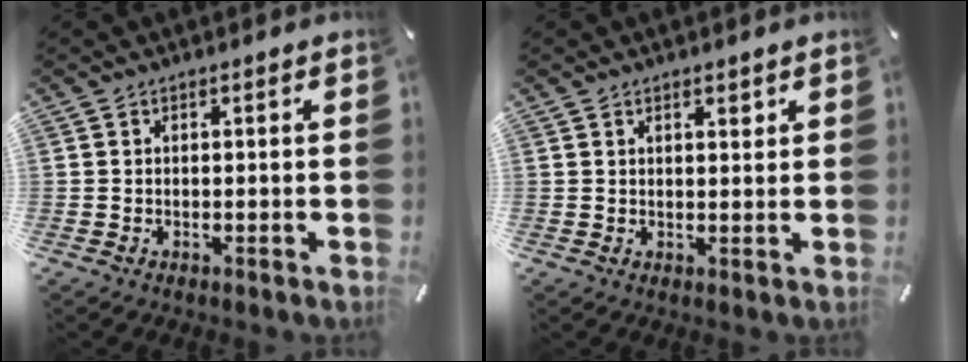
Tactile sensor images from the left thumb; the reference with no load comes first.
{"total": 1.7, "force": [1.2, 0.8, 0.9], "torque": [-0.011, -0.003, 0.019]}